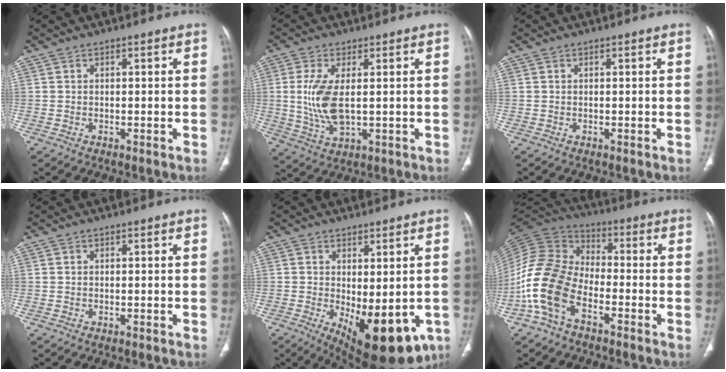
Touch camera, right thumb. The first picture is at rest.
{"total": 8.8, "force": [0.5, 3.9, 7.9], "torque": [-0.178, -0.011, 0.019]}
{"total": 0.0}
{"total": 0.0}
{"total": 14.2, "force": [-4.2, 6.3, 12.0], "torque": [-0.157, -0.016, -0.038]}
{"total": 14.6, "force": [-6.2, 8.9, 9.9], "torque": [-0.211, 0.048, -0.135]}